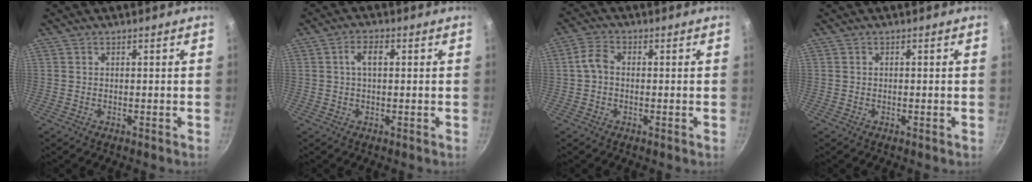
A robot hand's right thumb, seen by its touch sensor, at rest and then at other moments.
{"total": 3.4, "force": [0.6, 1.8, 2.9], "torque": [-0.051, 0.010, 0.008]}
{"total": 3.8, "force": [-0.2, 2.8, 2.6], "torque": [-0.054, 0.016, -0.011]}
{"total": 0.0}